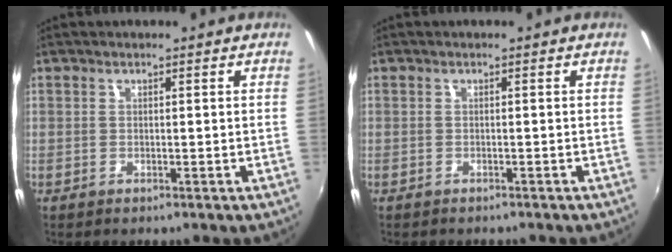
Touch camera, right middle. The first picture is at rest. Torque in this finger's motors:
{"motor_torque": [0.01, -0.01, 0.00, 0.00]}